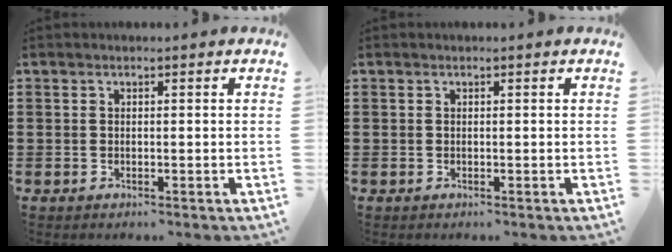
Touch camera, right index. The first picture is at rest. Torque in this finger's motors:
{"motor_torque": [0.14, 0.05, 0.00, 0.00]}